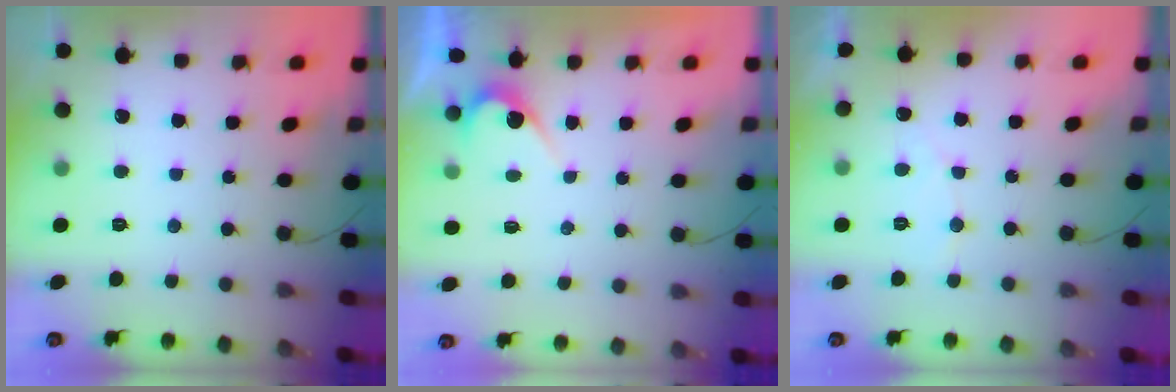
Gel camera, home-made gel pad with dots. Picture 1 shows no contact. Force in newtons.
{"total": 3.1, "press": 3.1, "slide": 0.2}
{"total": 3.9, "press": 3.9, "slide": 0.2}